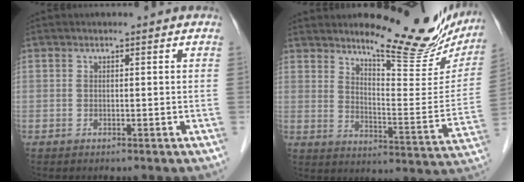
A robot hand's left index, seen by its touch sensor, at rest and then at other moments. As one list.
[{"total": 17.0, "force": [14.2, 3.7, 8.7], "torque": [-0.106, -0.048, 0.181]}]